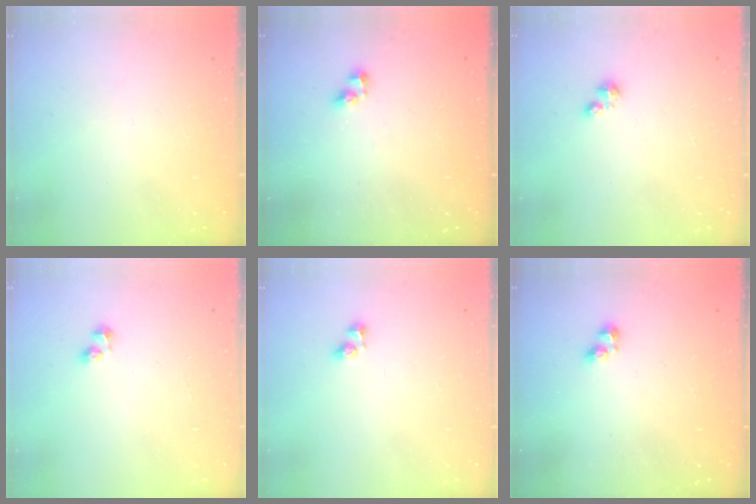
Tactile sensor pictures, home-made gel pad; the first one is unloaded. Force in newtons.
{"total": 4.2, "press": 4.1, "slide": 0.2}
{"total": 1.1, "press": 1.1, "slide": 0.3}
{"total": 3.0, "press": 2.7, "slide": 1.3}
{"total": 4.0, "press": 4.0, "slide": 0.3}
{"total": 2.4, "press": 2.3, "slide": 0.4}